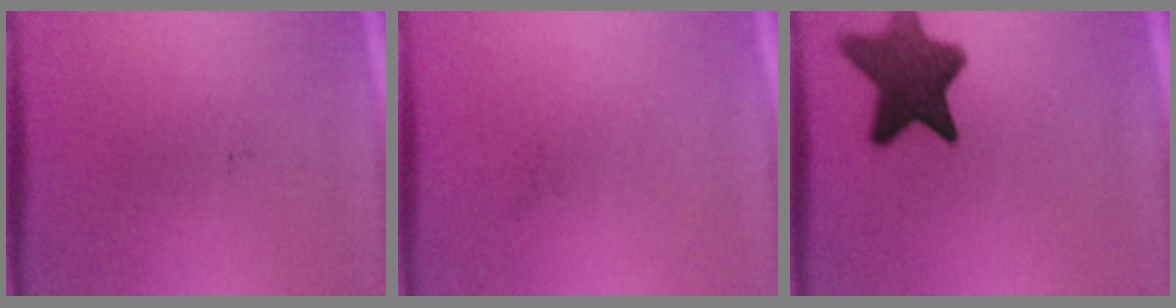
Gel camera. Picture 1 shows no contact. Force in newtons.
{"total": 0.0}
{"total": 10.7}